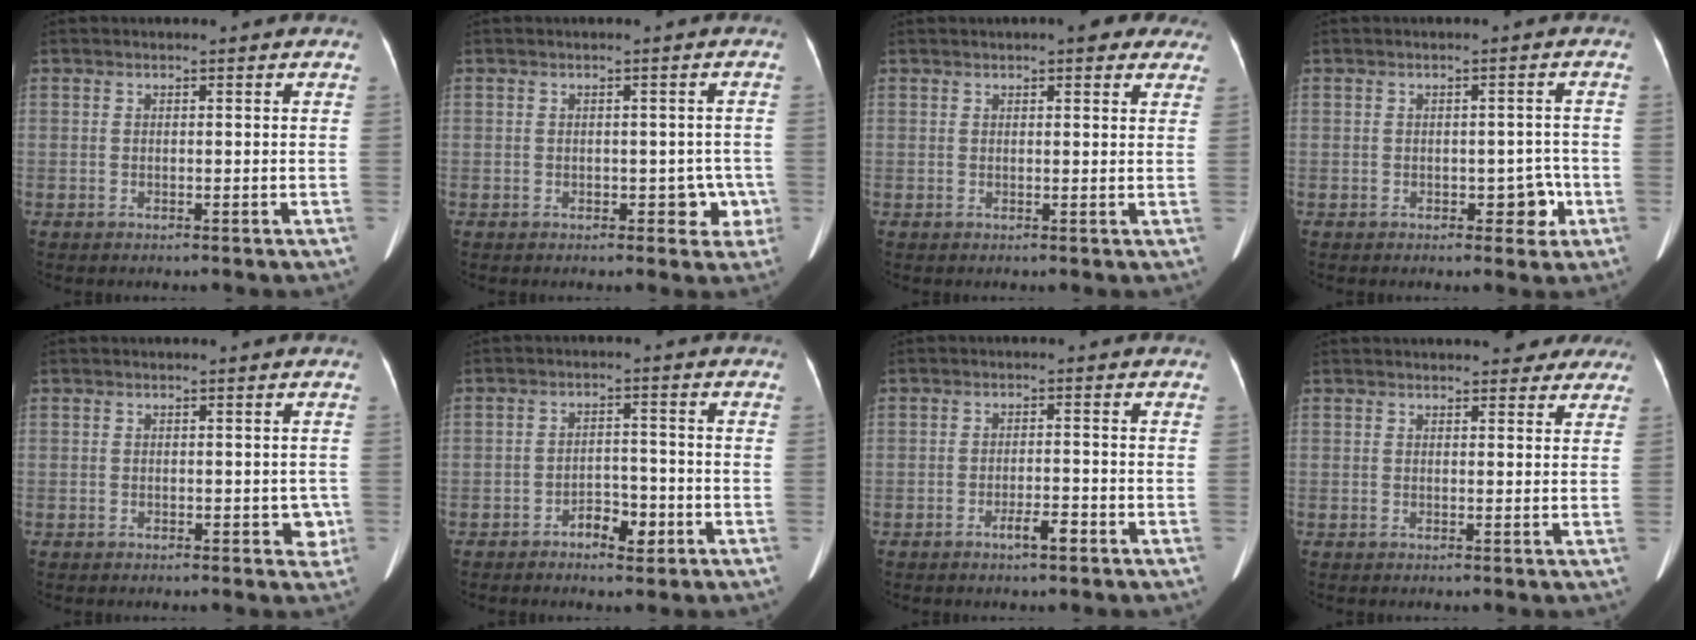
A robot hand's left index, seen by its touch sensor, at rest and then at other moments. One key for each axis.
{"total": 3.4, "fx": -1.0, "fy": 2.5, "fz": 2.1, "tx": -0.011, "ty": 0.018, "tz": -0.006}
{"total": 4.6, "fx": 3.4, "fy": 1.4, "fz": 2.7, "tx": -0.024, "ty": 0.016, "tz": 0.036}
{"total": 3.4, "fx": -1.3, "fy": 2.0, "fz": 2.4, "tx": -0.020, "ty": 0.013, "tz": -0.013}
{"total": 2.1, "fx": -0.5, "fy": 1.5, "fz": 1.4, "tx": -0.002, "ty": 0.008, "tz": -0.005}
{"total": 4.2, "fx": -2.4, "fy": 2.0, "fz": 2.7, "tx": -0.041, "ty": 0.010, "tz": -0.036}
{"total": 2.9, "fx": -1.8, "fy": 0.5, "fz": 2.2, "tx": -0.037, "ty": 0.001, "tz": -0.030}
{"total": 8.1, "fx": 7.1, "fy": 2.6, "fz": 3.0, "tx": -0.025, "ty": 0.015, "tz": 0.080}